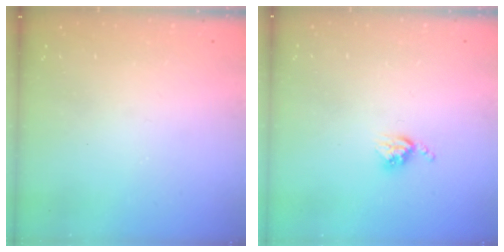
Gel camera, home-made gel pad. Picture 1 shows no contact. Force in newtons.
{"total": 3.8, "press": 3.8, "slide": 0.5}